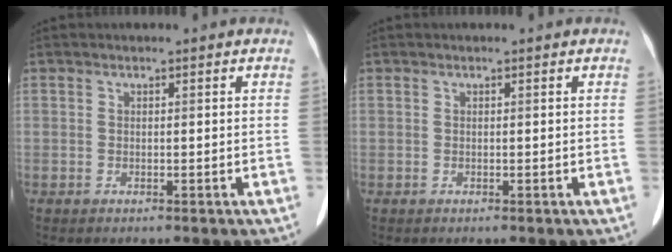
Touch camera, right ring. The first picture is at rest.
{"total": 0.0}